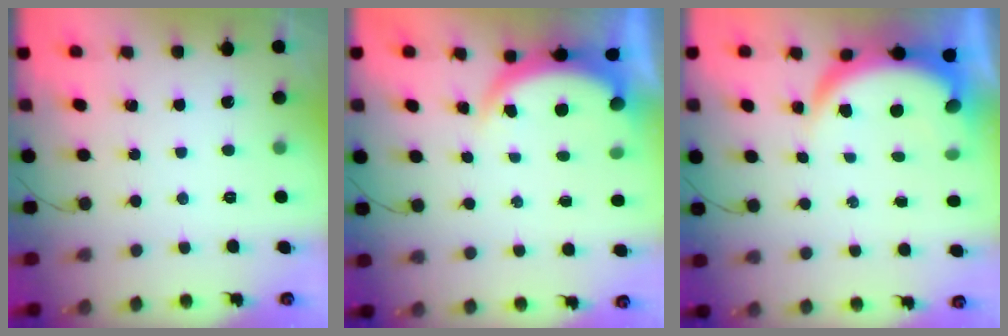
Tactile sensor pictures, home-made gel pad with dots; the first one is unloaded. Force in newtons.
{"total": 5.2, "press": 5.2, "slide": 0.7}
{"total": 6.9, "press": 6.9, "slide": 0.7}